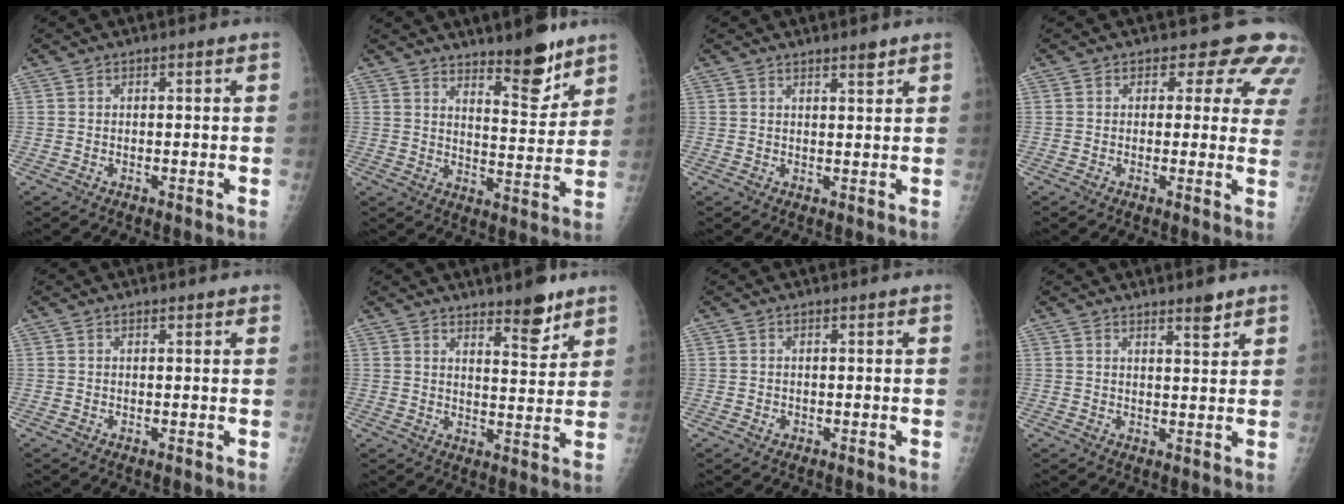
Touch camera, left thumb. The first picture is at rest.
{"total": 9.8, "force": [7.4, 2.8, 5.8], "torque": [-0.065, -0.063, 0.121]}
{"total": 2.0, "force": [1.7, 0.3, 1.1], "torque": [-0.013, -0.013, 0.026]}
{"total": 8.9, "force": [6.7, 4.8, 3.5], "torque": [0.010, -0.027, 0.046]}
{"total": 1.1, "force": [0.9, 0.4, 0.5], "torque": [-0.005, -0.001, 0.009]}
{"total": 6.9, "force": [5.1, 2.0, 4.1], "torque": [-0.041, -0.040, 0.075]}
{"total": 0.5, "force": [-0.1, 0.5, 0.2], "torque": [0.000, 0.000, -0.001]}
{"total": 3.2, "force": [2.5, 0.6, 1.9], "torque": [-0.021, -0.020, 0.038]}